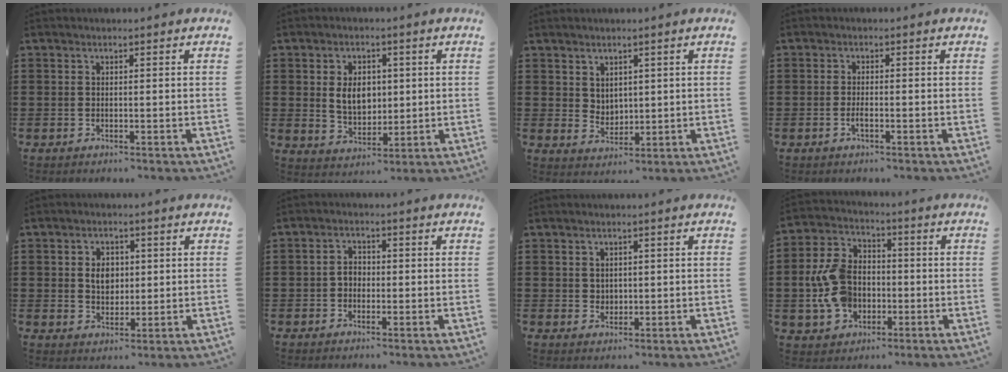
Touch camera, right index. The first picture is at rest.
{"total": 5.8, "force": [0.8, 4.2, 3.9], "torque": [-0.072, 0.008, 0.008]}
{"total": 3.2, "force": [2.3, 2.1, 0.3], "torque": [-0.008, -0.002, 0.043]}
{"total": 1.4, "force": [-0.6, 0.3, 1.3], "torque": [-0.025, -0.003, -0.010]}
{"total": 3.8, "force": [0.6, 2.8, 2.5], "torque": [-0.048, 0.009, 0.007]}
{"total": 2.2, "force": [-0.5, 1.6, 1.4], "torque": [-0.029, 0.005, -0.011]}
{"total": 1.7, "force": [0.9, 1.4, 0.3], "torque": [-0.010, 0.008, 0.016]}
{"total": 10.3, "force": [-1.0, 7.8, 6.6], "torque": [-0.177, 0.012, -0.022]}